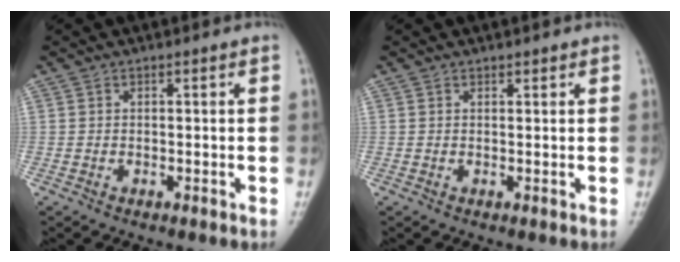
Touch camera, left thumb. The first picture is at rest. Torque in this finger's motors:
{"motor_torque": [-0.03, 0.15, 0.02, 0.02, 0.00]}